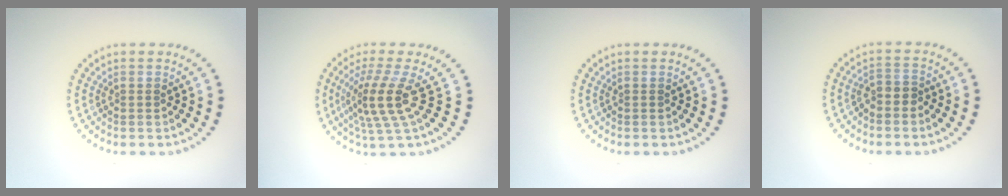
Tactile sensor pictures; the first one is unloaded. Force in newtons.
{"total": 4.3, "press": 3.1, "slide": 3.0}
{"total": 0.0}
{"total": 1.3, "press": 1.0, "slide": 0.8}